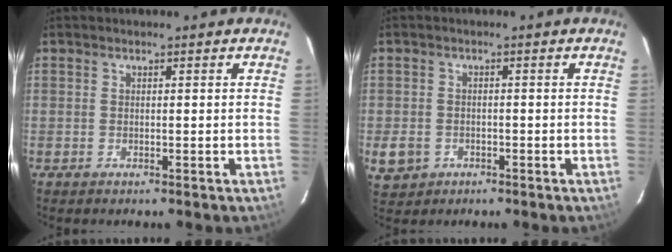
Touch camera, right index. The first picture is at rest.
{"total": 5.3, "force": [-1.8, 4.6, 2.0], "torque": [-0.058, 0.001, -0.023]}